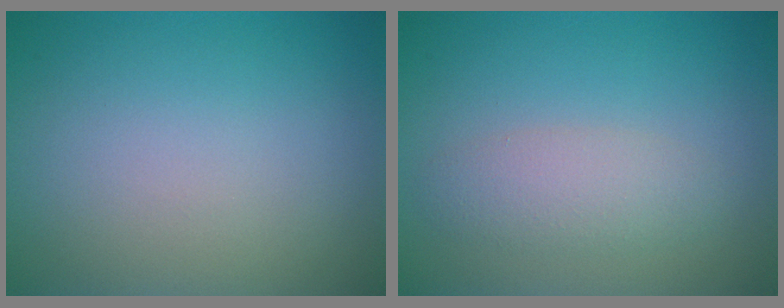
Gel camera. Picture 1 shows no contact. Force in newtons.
{"total": 2.6, "press": 2.6, "slide": 0.2}